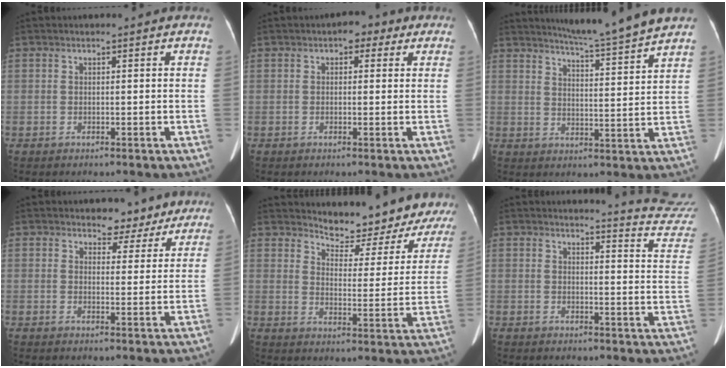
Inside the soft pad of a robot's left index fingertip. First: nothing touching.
{"total": 2.9, "force": [1.2, 1.9, 1.8], "torque": [-0.020, 0.021, 0.014]}
{"total": 10.4, "force": [9.5, -1.6, 3.7], "torque": [-0.069, -0.012, 0.139]}
{"total": 5.0, "force": [4.1, 2.7, 0.4], "torque": [0.003, -0.004, 0.049]}
{"total": 14.7, "force": [14.1, 3.5, 2.3], "torque": [-0.015, -0.039, 0.163]}
{"total": 11.9, "force": [11.8, -1.2, 0.2], "torque": [0.005, -0.115, 0.106]}